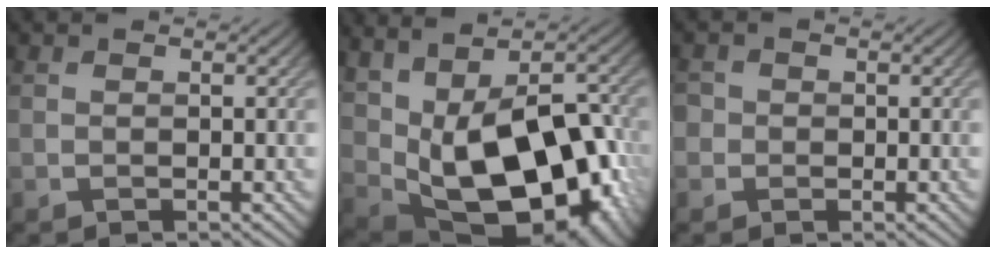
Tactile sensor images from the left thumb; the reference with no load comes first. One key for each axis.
{"total": 20.2, "fx": -1.0, "fy": 11.3, "fz": 16.7, "tx": -0.256, "ty": -0.024, "tz": 0.026}
{"total": 2.2, "fx": -0.1, "fy": 2.1, "fz": 0.3, "tx": -0.007, "ty": 0.005, "tz": -0.013}